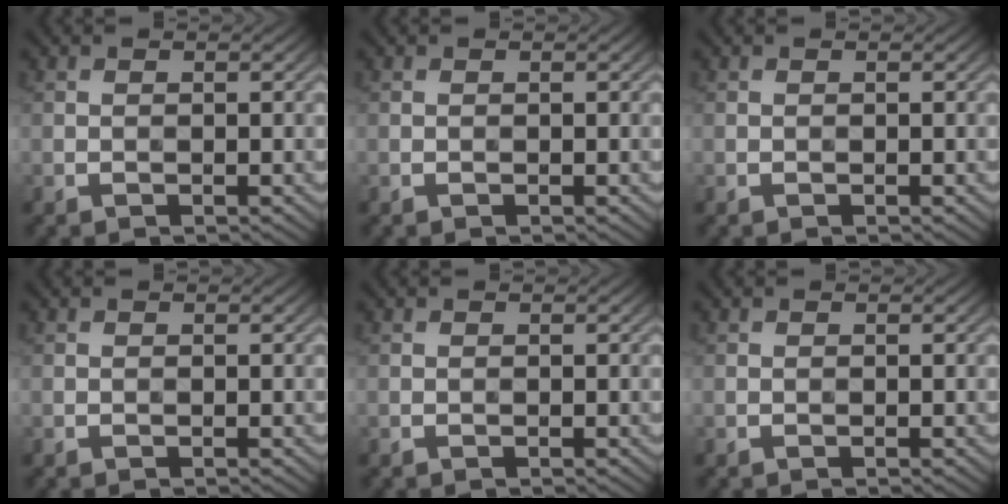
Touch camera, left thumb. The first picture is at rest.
{"total": 0.0}
{"total": 0.0}
{"total": 0.0}
{"total": 0.0}
{"total": 0.0}